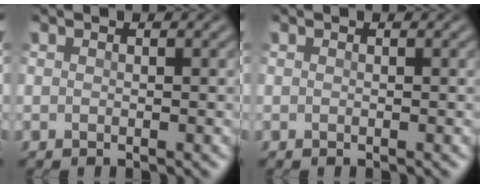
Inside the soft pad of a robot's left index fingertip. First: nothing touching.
{"total": 0.0}